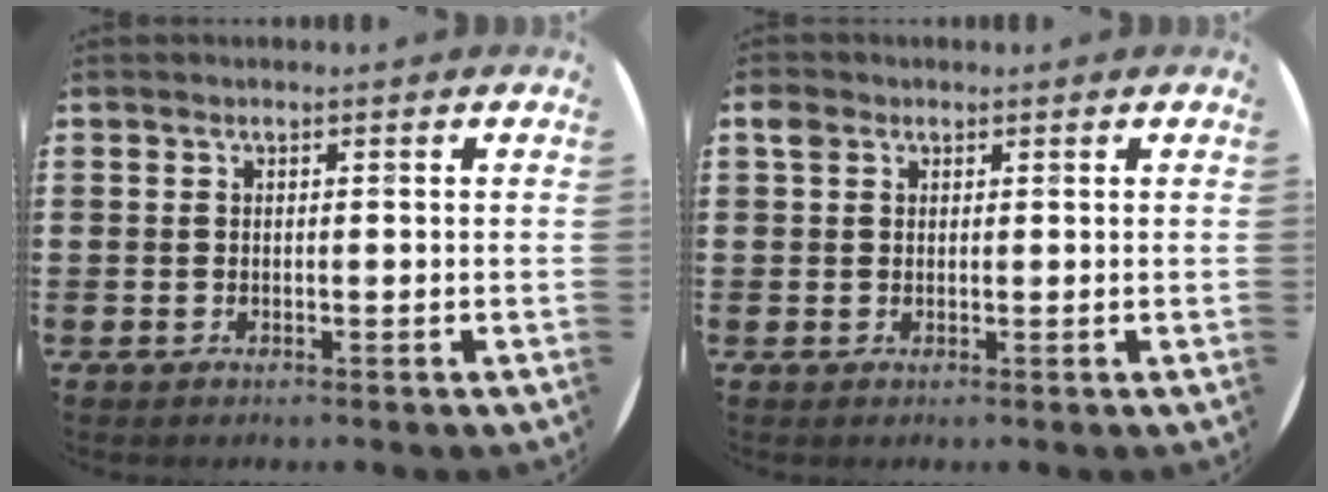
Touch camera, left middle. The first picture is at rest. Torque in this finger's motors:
{"motor_torque": [0.47, -0.35, 0.02, 0.05]}